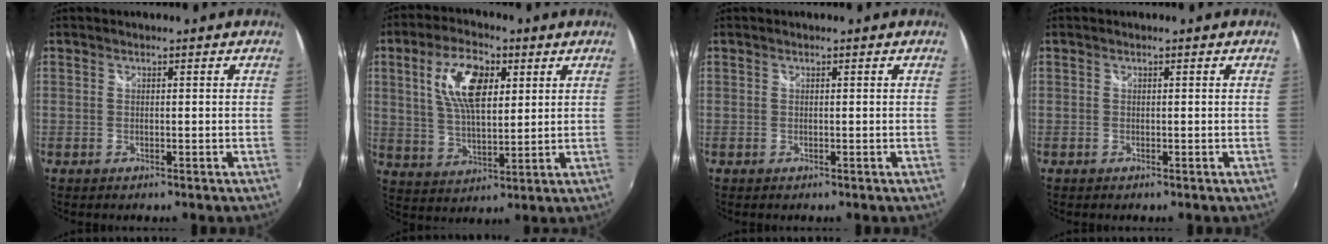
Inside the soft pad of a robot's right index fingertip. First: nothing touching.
{"total": 12.0, "force": [4.0, 5.6, 9.8], "torque": [-0.190, 0.015, 0.076]}
{"total": 0.0}
{"total": 0.0}